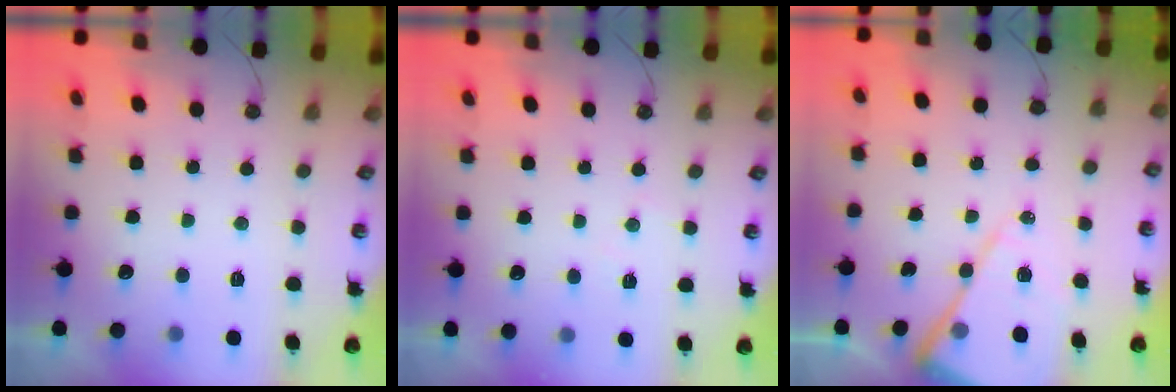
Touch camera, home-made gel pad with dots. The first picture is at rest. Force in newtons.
{"total": 3.9, "press": 3.9, "slide": 0.6}
{"total": 13.6, "press": 13.6, "slide": 1.2}